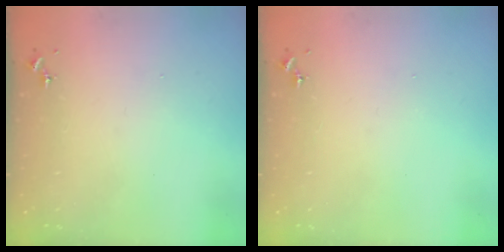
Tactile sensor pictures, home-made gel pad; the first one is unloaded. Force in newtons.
{"total": 0.0}